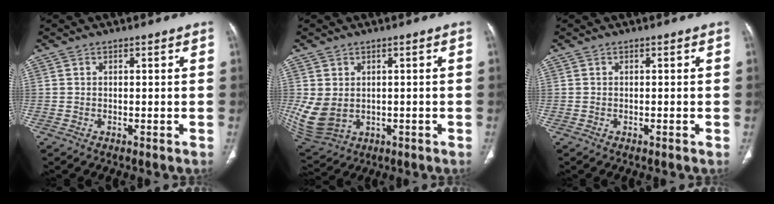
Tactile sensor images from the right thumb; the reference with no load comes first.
{"total": 8.3, "force": [0.2, 6.6, 5.0], "torque": [-0.108, -0.008, 0.028]}
{"total": 0.0}